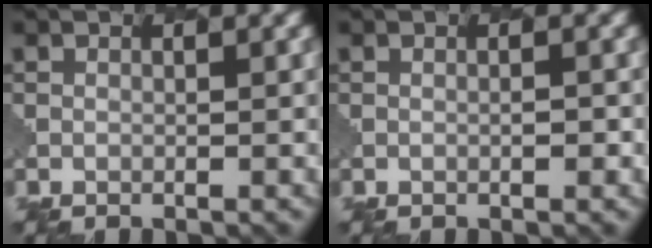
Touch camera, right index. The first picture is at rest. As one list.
[{"total": 0.6, "force": [0.1, 0.1, 0.5], "torque": [-0.005, 0.005, 0.001]}]